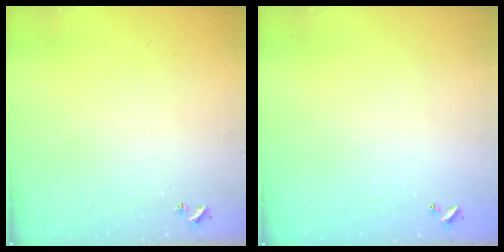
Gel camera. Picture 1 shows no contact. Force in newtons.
{"total": 2.9, "press": 2.9, "slide": 0.1}